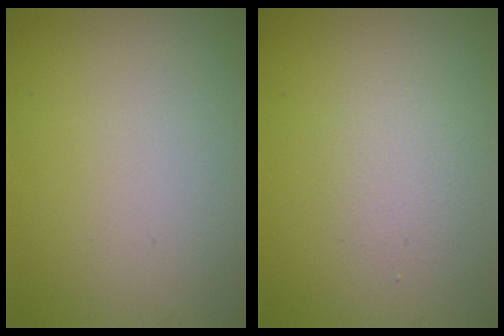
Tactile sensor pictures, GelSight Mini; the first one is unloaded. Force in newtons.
{"total": 1.6, "press": 1.6, "slide": 0.0}